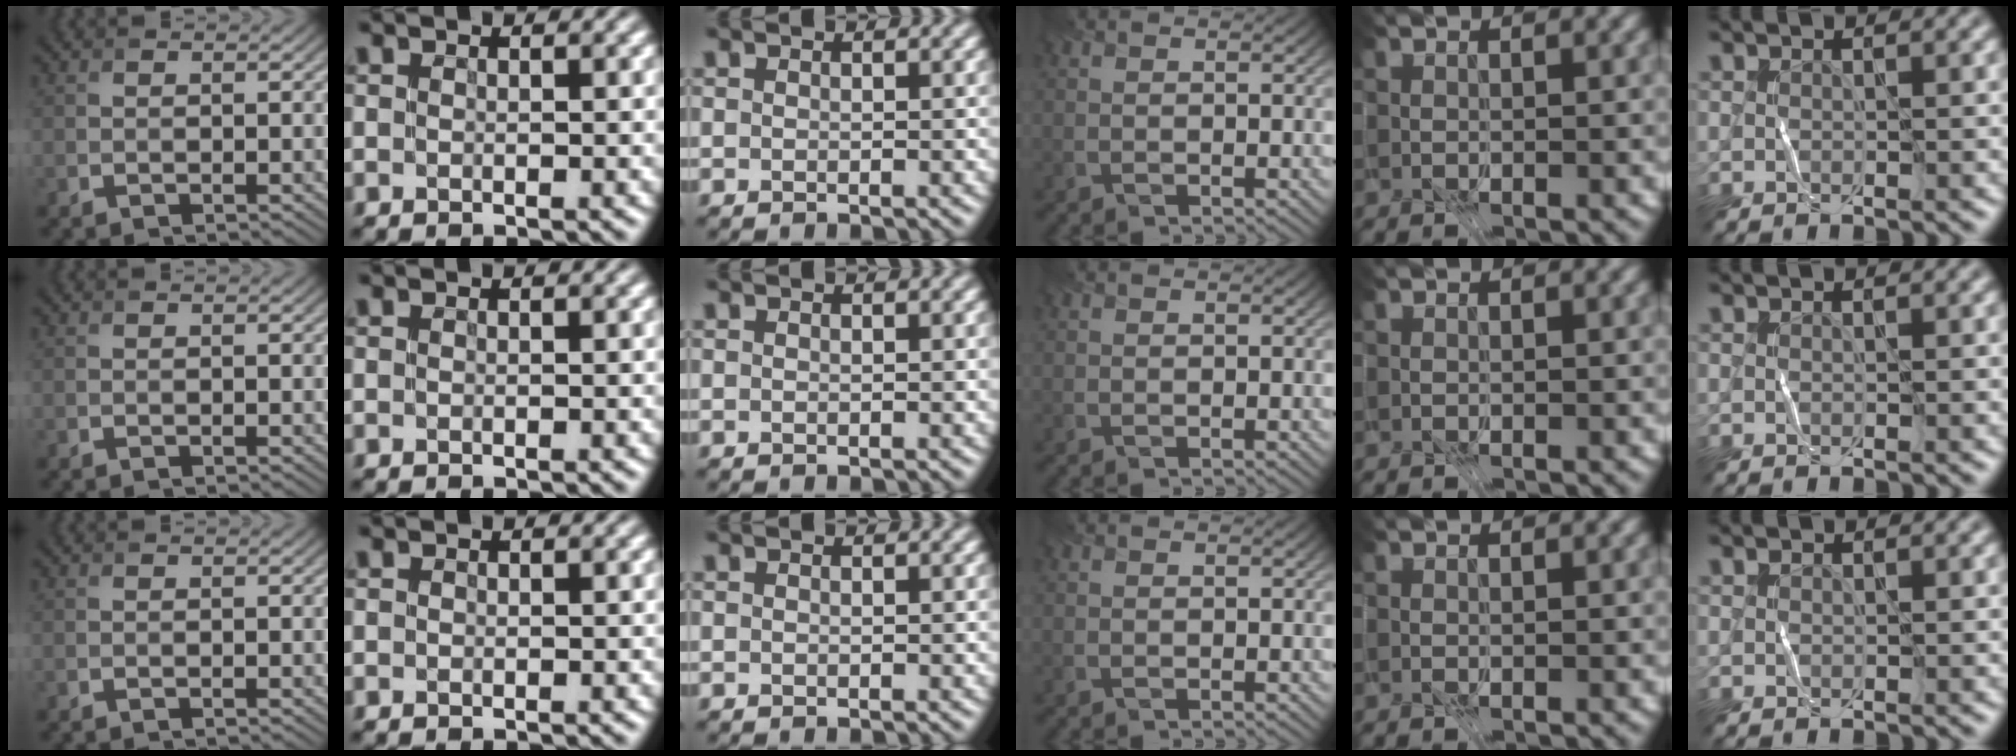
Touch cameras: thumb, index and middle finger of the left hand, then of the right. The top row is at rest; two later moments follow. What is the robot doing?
{"motion": "fold", "object": "coffee filter"}